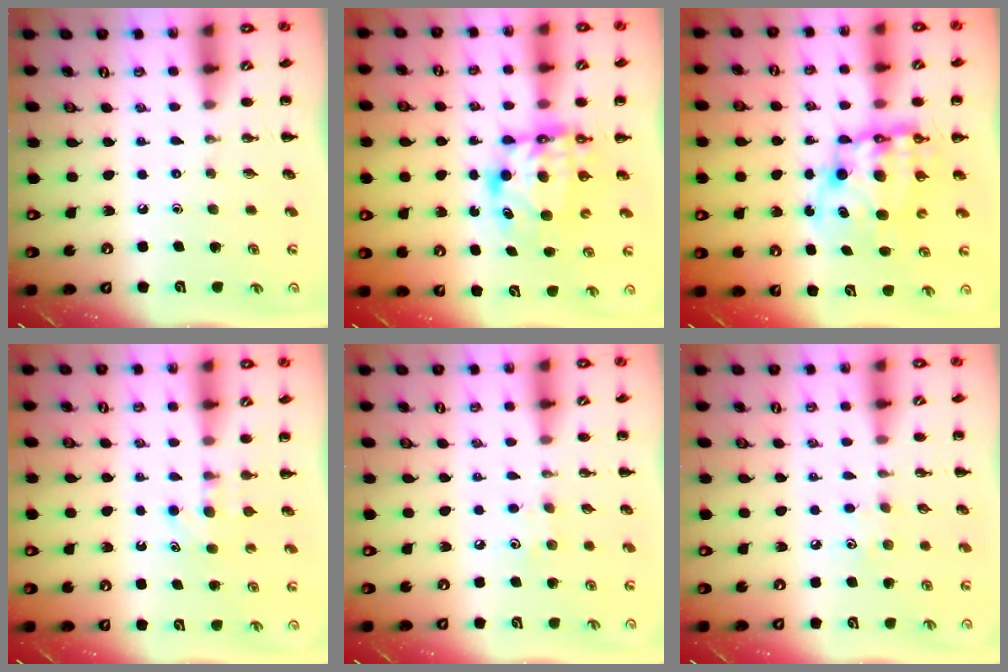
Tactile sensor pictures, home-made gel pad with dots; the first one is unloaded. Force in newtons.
{"total": 6.8, "press": 6.7, "slide": 1.3}
{"total": 11.0, "press": 10.5, "slide": 3.1}
{"total": 4.7, "press": 4.5, "slide": 1.4}
{"total": 6.3, "press": 6.1, "slide": 1.8}
{"total": 4.2, "press": 4.0, "slide": 1.2}